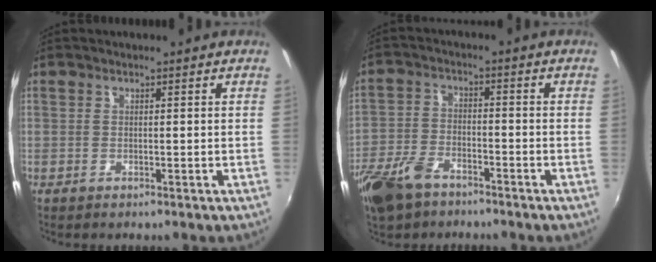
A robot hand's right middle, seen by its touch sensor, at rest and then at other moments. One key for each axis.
{"total": 10.1, "fx": -7.1, "fy": 5.0, "fz": 5.3, "tx": -0.133, "ty": -0.008, "tz": -0.138}